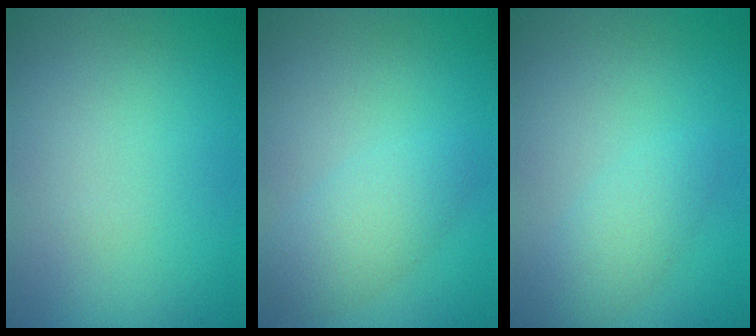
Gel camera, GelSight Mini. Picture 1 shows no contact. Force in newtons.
{"total": 2.7, "press": 2.6, "slide": 0.1}
{"total": 2.2, "press": 2.2, "slide": 0.1}